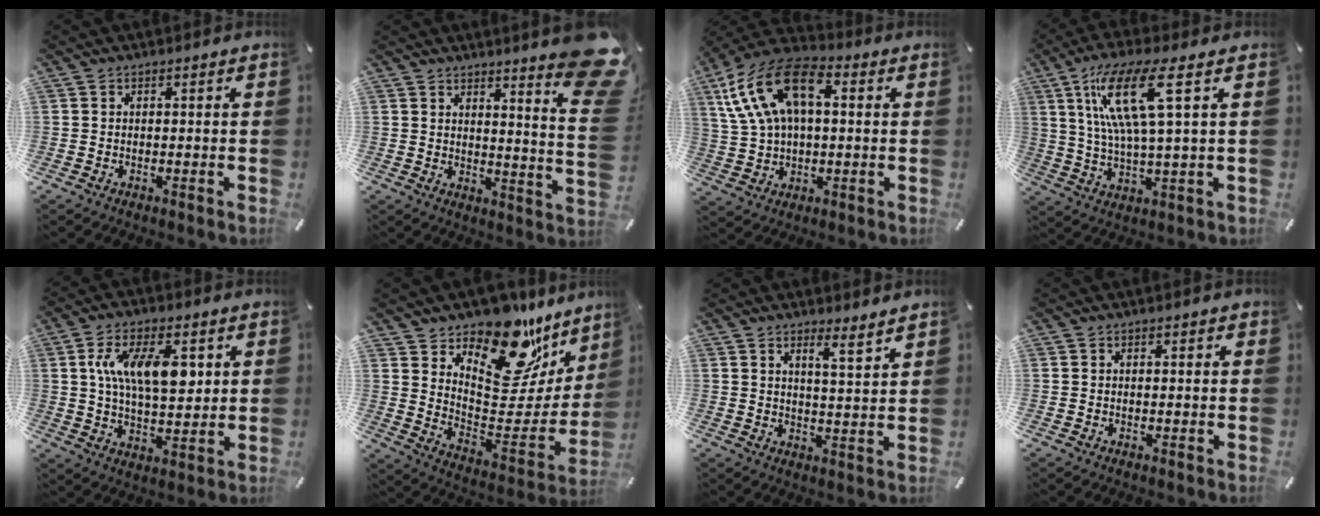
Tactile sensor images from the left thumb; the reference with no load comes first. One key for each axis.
{"total": 11.1, "fx": 7.5, "fy": 1.9, "fz": 8.0, "tx": -0.106, "ty": -0.072, "tz": 0.124}
{"total": 16.0, "fx": 5.3, "fy": 10.1, "fz": 11.2, "tx": -0.250, "ty": 0.007, "tz": 0.099}
{"total": 15.7, "fx": 5.4, "fy": 2.9, "fz": 14.4, "tx": -0.303, "ty": -0.004, "tz": 0.081}
{"total": 13.5, "fx": 3.3, "fy": 7.1, "fz": 11.0, "tx": -0.177, "ty": -0.004, "tz": 0.054}
{"total": 20.3, "fx": 15.3, "fy": 10.5, "fz": 8.2, "tx": -0.094, "ty": -0.126, "tz": 0.257}
{"total": 4.9, "fx": 4.2, "fy": -0.3, "fz": 2.5, "tx": -0.044, "ty": -0.035, "tz": 0.068}
{"total": 0.0}